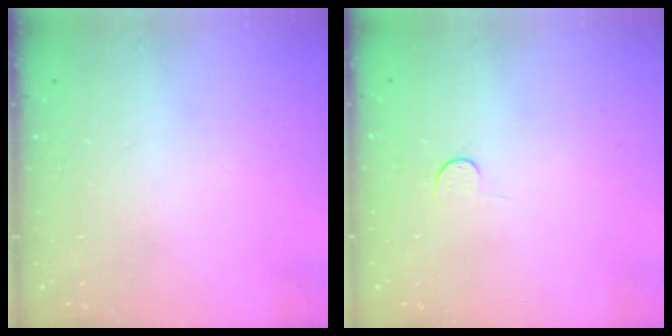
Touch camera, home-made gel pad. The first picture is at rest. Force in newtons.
{"total": 2.8, "press": 2.8, "slide": 0.4}